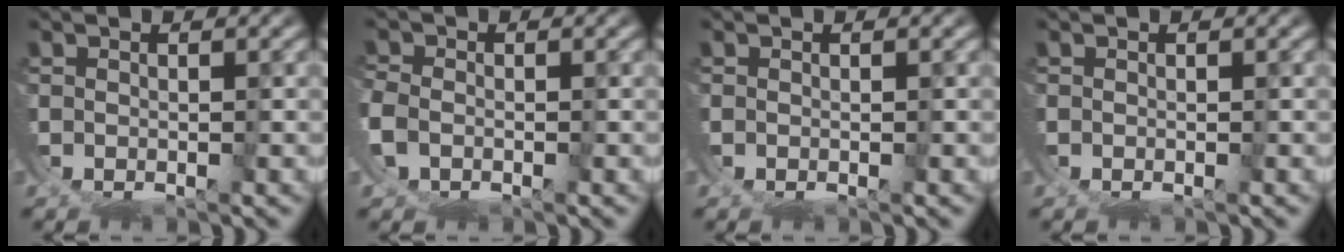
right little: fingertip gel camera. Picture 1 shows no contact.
{"total": 2.2, "force": [-0.9, 2.0, 0.0], "torque": [-0.034, -0.014, -0.012]}
{"total": 0.0}
{"total": 0.0}